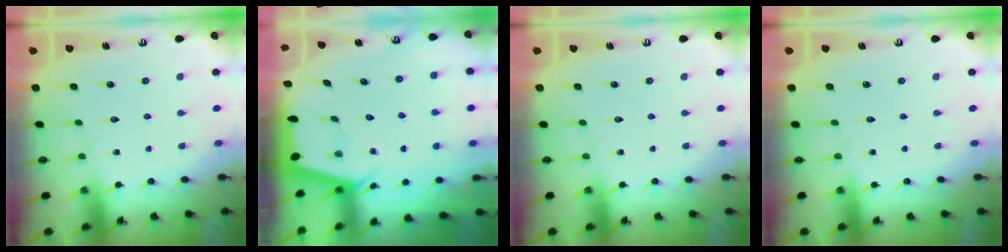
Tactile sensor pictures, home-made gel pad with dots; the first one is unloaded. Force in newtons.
{"total": 2.5, "press": 2.5, "slide": 0.3}
{"total": 0.0}
{"total": 0.0}